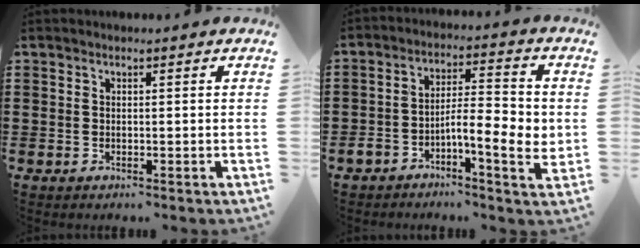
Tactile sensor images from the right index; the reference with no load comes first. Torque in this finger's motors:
{"motor_torque": [0.40, -0.19, 0.24, 0.12]}